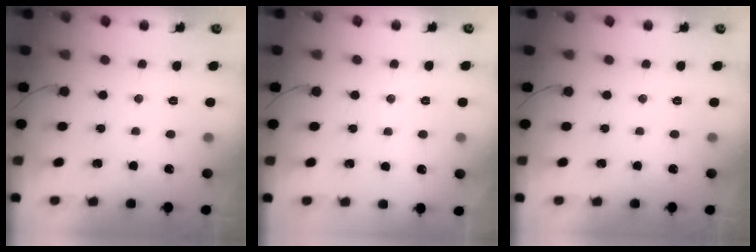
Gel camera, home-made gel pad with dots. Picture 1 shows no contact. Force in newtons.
{"total": 1.8, "press": 1.7, "slide": 0.2}
{"total": 0.0}